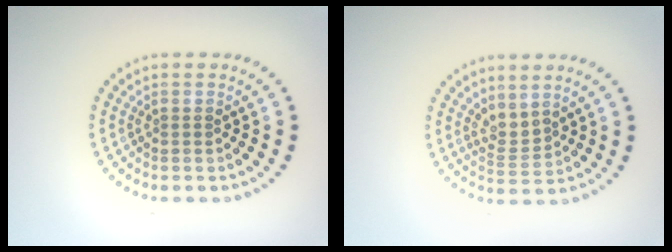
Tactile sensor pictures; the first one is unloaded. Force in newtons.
{"total": 2.0, "press": 1.4, "slide": 1.4}